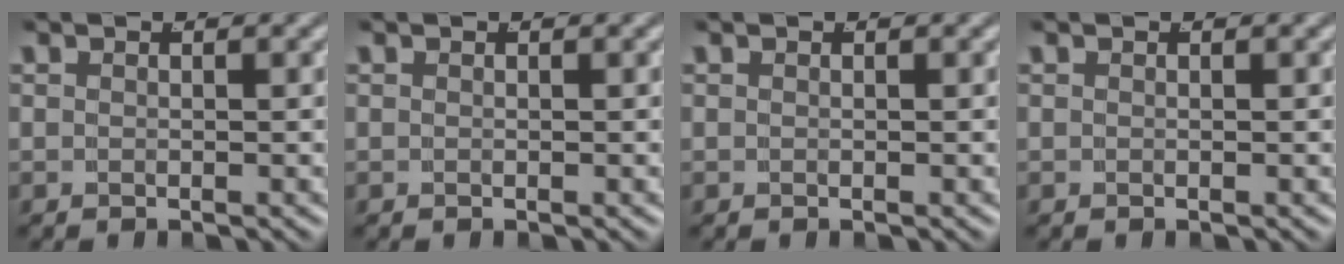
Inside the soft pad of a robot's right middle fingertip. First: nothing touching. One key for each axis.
{"total": 0.0}
{"total": 0.0}
{"total": 0.0}